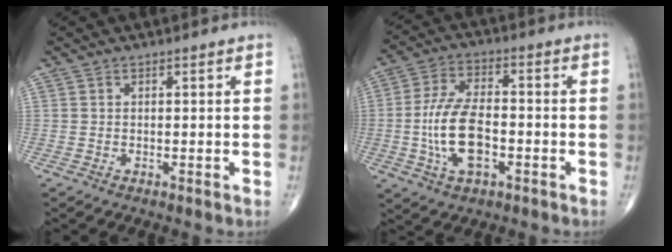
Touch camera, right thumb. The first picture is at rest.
{"total": 12.3, "force": [-2.5, 6.2, 10.4], "torque": [-0.203, 0.017, -0.048]}